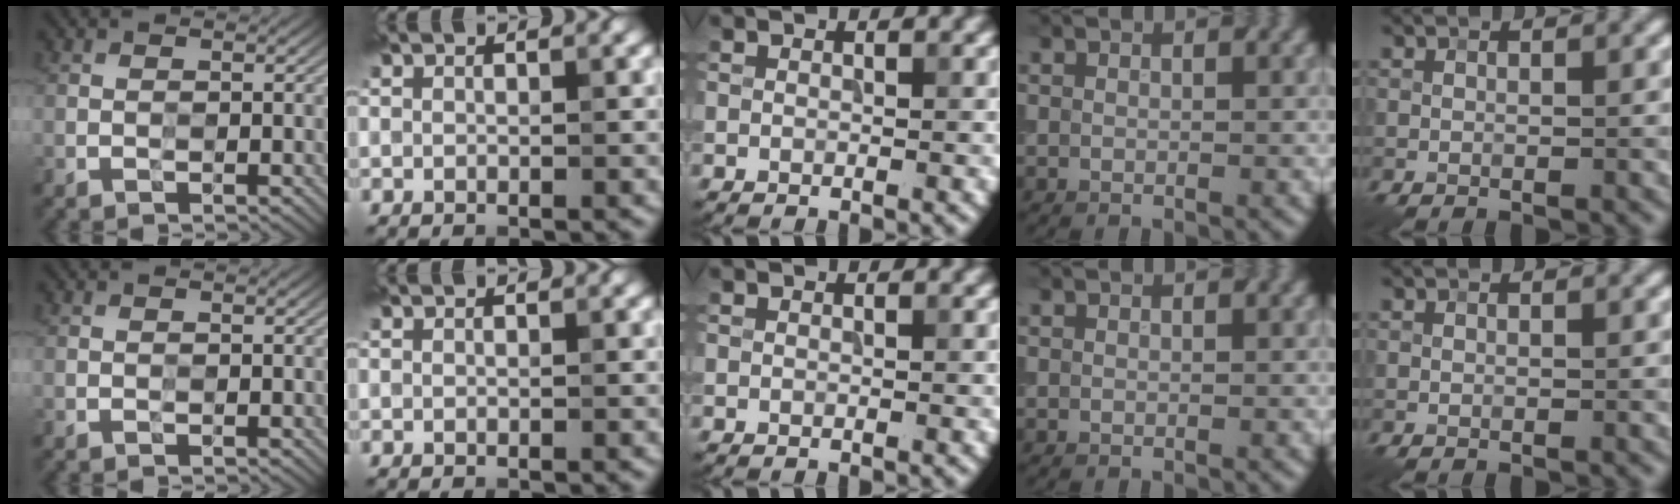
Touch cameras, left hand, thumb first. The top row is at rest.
{}